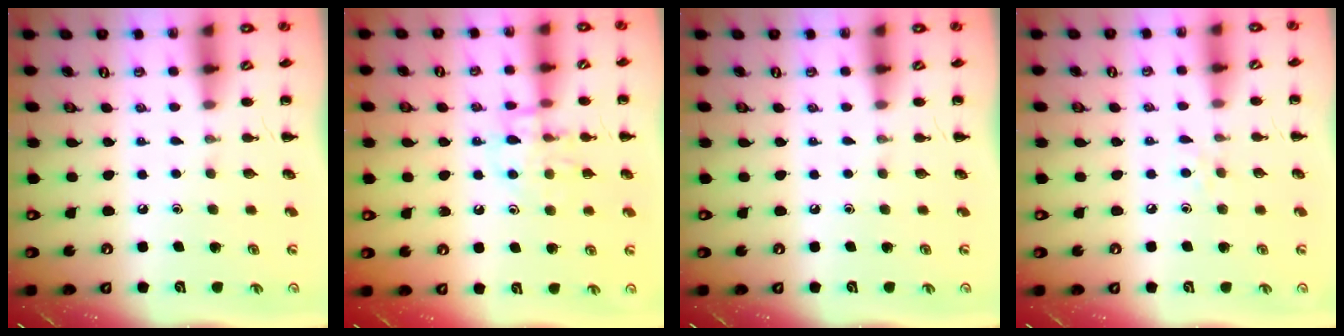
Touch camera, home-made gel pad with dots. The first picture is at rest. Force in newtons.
{"total": 11.5, "press": 11.5, "slide": 0.7}
{"total": 0.0}
{"total": 4.1, "press": 3.8, "slide": 1.5}